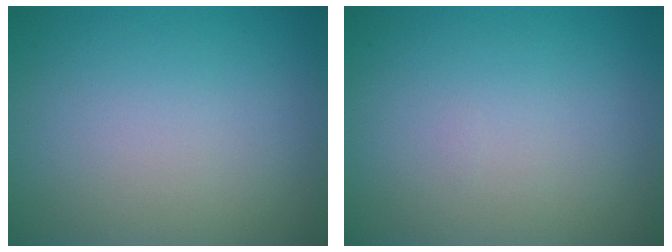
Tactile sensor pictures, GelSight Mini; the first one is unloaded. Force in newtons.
{"total": 0.0}